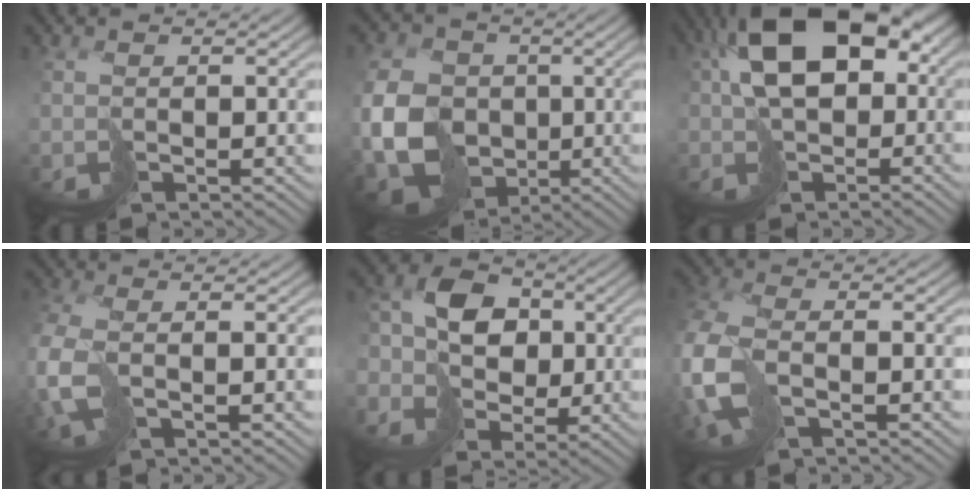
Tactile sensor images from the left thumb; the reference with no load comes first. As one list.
[{"total": 13.2, "force": [-1.9, 10.8, 7.4], "torque": [-0.205, -0.025, -0.038]}, {"total": 13.5, "force": [1.1, 8.4, 10.4], "torque": [-0.183, -0.009, 0.015]}, {"total": 6.7, "force": [-1.4, 3.8, 5.3], "torque": [-0.159, -0.017, -0.035]}, {"total": 9.3, "force": [-0.7, 8.0, 4.7], "torque": [-0.108, -0.006, -0.024]}, {"total": 9.4, "force": [-2.2, 5.7, 7.1], "torque": [-0.233, -0.024, -0.037]}]